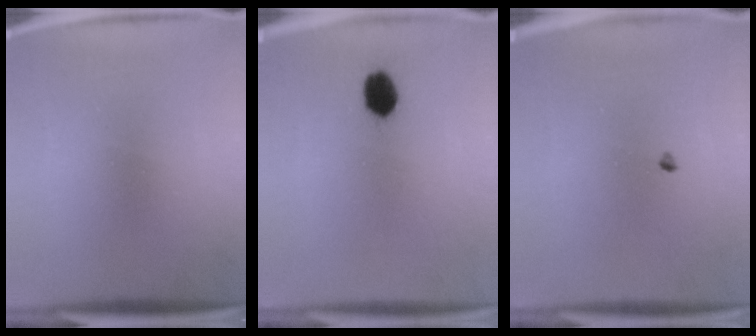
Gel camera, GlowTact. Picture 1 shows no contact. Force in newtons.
{"total": 5.6}
{"total": 0.7}